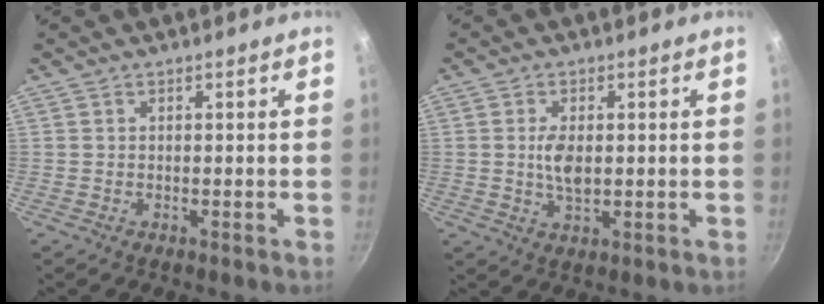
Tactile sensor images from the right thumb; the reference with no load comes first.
{"total": 4.9, "force": [0.2, 2.6, 4.1], "torque": [-0.077, -0.003, 0.005]}